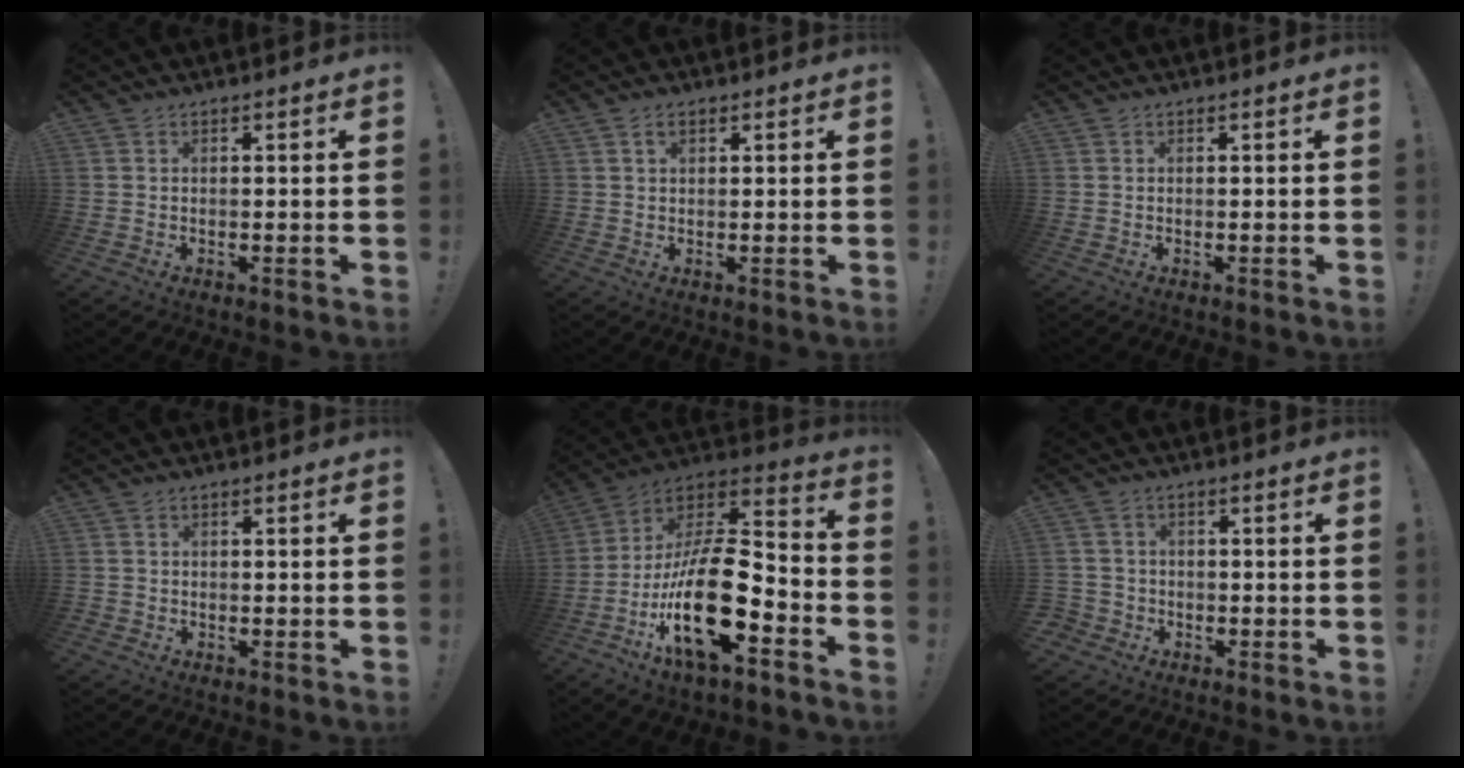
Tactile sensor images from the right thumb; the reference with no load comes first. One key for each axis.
{"total": 2.2, "fx": 1.2, "fy": 1.3, "fz": 1.3, "tx": -0.017, "ty": -0.001, "tz": 0.019}
{"total": 0.0}
{"total": 1.2, "fx": -0.7, "fy": 0.9, "fz": 0.2, "tx": -0.009, "ty": 0.005, "tz": -0.011}
{"total": 24.3, "fx": -7.7, "fy": 9.5, "fz": 21.0, "tx": -0.391, "ty": 0.034, "tz": -0.124}
{"total": 3.5, "fx": -1.1, "fy": 3.2, "fz": 0.9, "tx": -0.033, "ty": 0.009, "tz": -0.018}